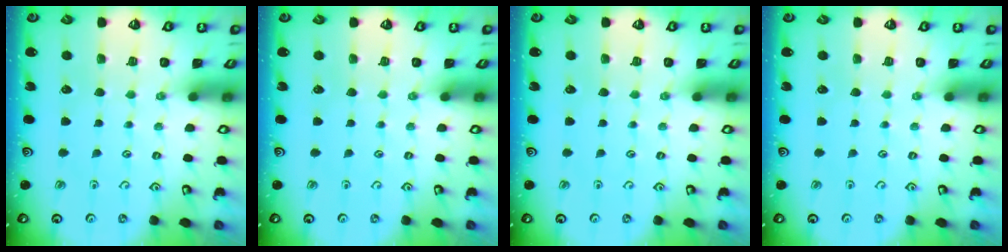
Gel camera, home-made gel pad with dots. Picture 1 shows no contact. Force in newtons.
{"total": 0.0}
{"total": 0.0}
{"total": 0.0}